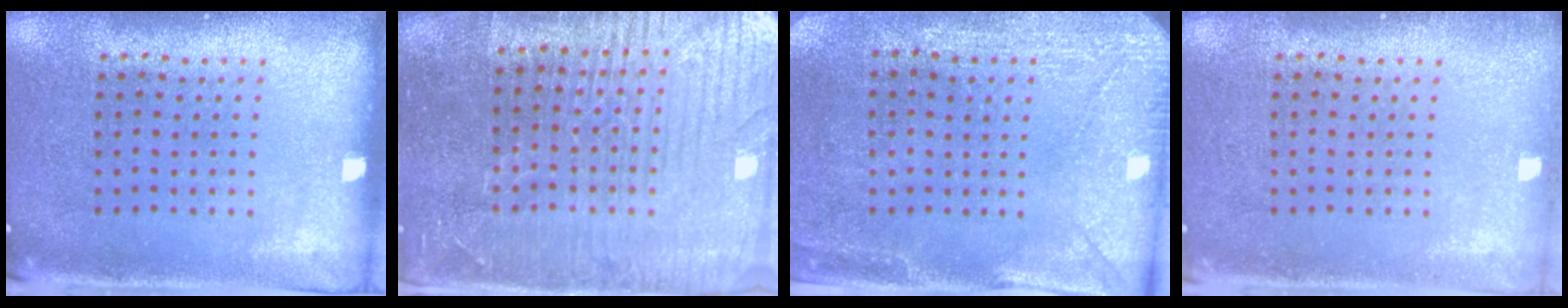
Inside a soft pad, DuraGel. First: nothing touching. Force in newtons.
{"total": 4.8, "press": 4.5, "slide": 1.7}
{"total": 2.9, "press": 2.6, "slide": 1.3}
{"total": 0.8, "press": 0.8, "slide": 0.0}